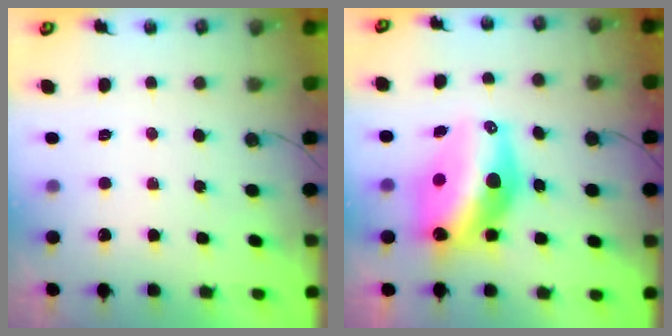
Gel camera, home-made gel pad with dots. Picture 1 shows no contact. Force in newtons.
{"total": 16.6, "press": 16.5, "slide": 1.8}